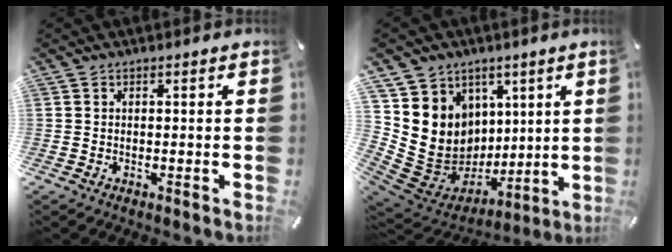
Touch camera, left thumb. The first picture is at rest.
{"total": 11.8, "force": [1.0, 11.7, 1.0], "torque": [0.000, -0.046, 0.052]}